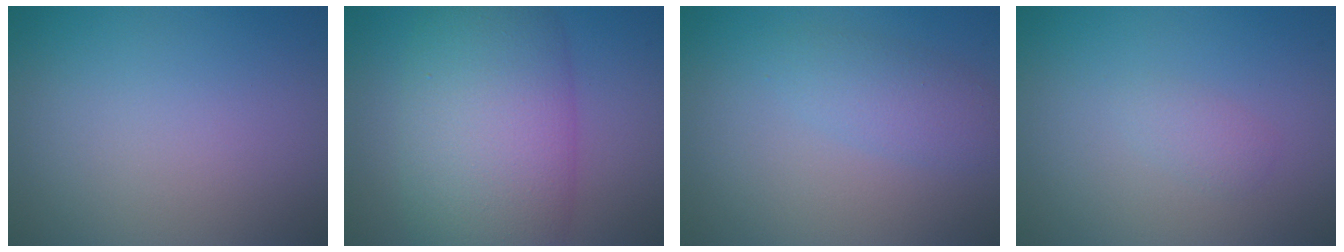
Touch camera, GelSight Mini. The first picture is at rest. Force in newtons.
{"total": 11.1, "press": 11.1, "slide": 0.3}
{"total": 2.4, "press": 2.4, "slide": 0.1}
{"total": 1.1, "press": 1.1, "slide": 0.1}